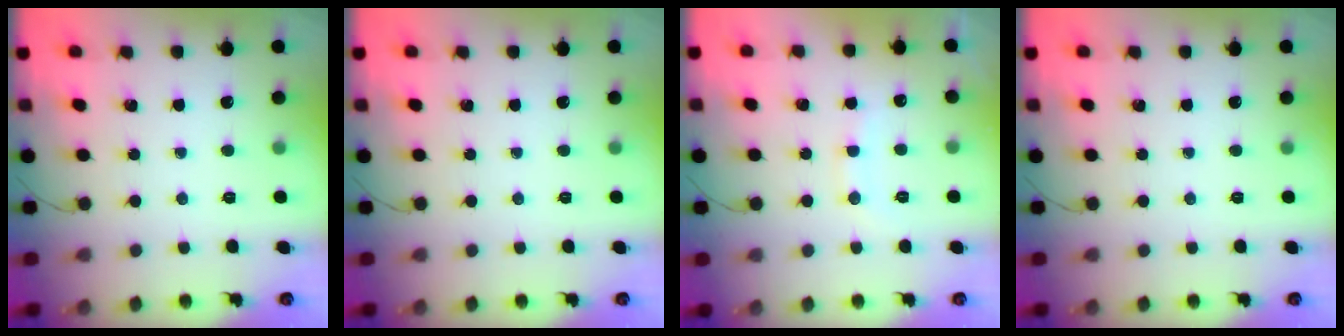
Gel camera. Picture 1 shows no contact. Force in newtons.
{"total": 0.0}
{"total": 8.7, "press": 8.6, "slide": 1.2}
{"total": 0.0}